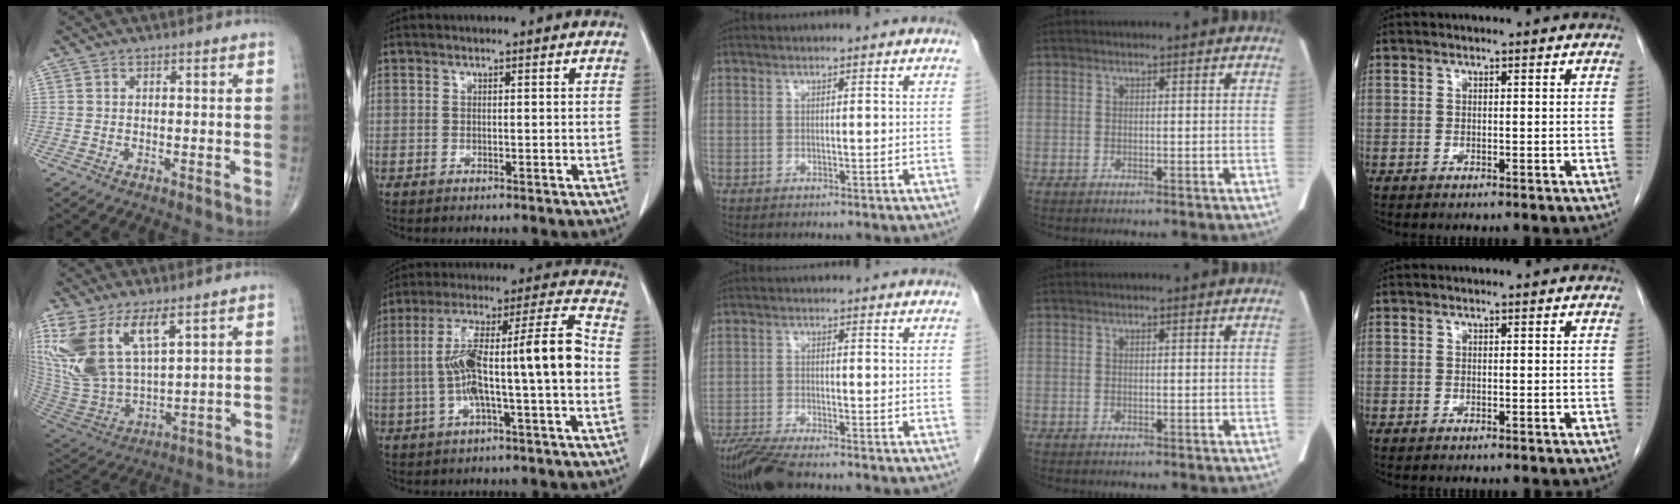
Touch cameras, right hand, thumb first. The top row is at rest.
{"thumb": {"total": 18.4, "force": [8.7, 8.3, 14.0], "torque": [-0.293, -0.036, 0.188]}, "index": {"total": 15.4, "force": [-1.9, 1.2, 15.2], "torque": [-0.265, 0.037, -0.032]}, "middle": {"total": 6.1, "force": [-5.0, 0.6, 3.4], "torque": [-0.063, -0.018, -0.092]}}